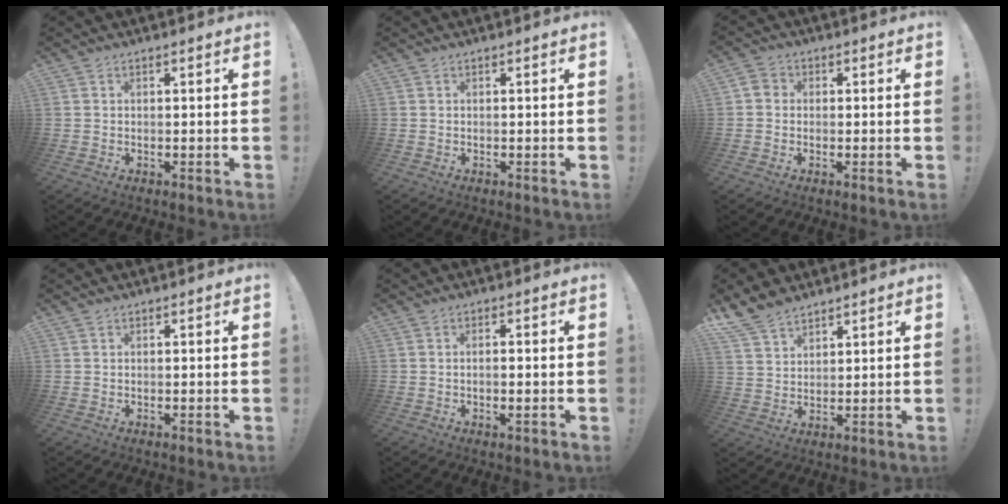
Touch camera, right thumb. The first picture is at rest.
{"total": 0.0}
{"total": 3.2, "force": [-0.3, 2.9, 1.3], "torque": [-0.025, 0.014, -0.003]}
{"total": 0.0}
{"total": 1.9, "force": [-0.4, 0.2, 1.9], "torque": [-0.032, 0.000, -0.009]}
{"total": 8.2, "force": [6.8, 3.9, 2.5], "torque": [-0.048, -0.042, 0.135]}